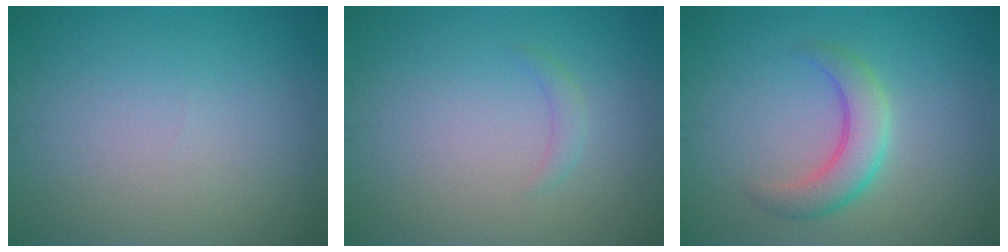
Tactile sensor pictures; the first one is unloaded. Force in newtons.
{"total": 1.0, "press": 1.0, "slide": 0.1}
{"total": 3.7, "press": 3.7, "slide": 0.1}